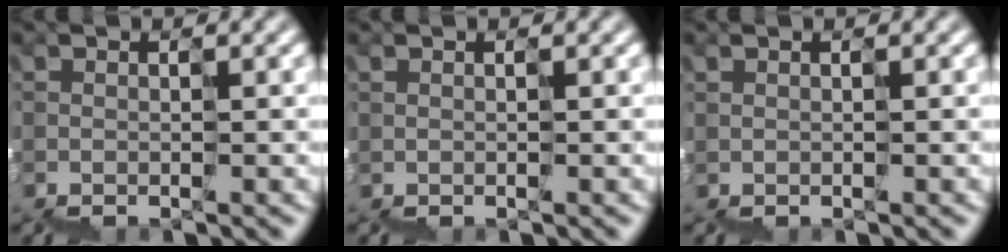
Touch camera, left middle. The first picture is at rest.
{"total": 0.0}
{"total": 0.0}